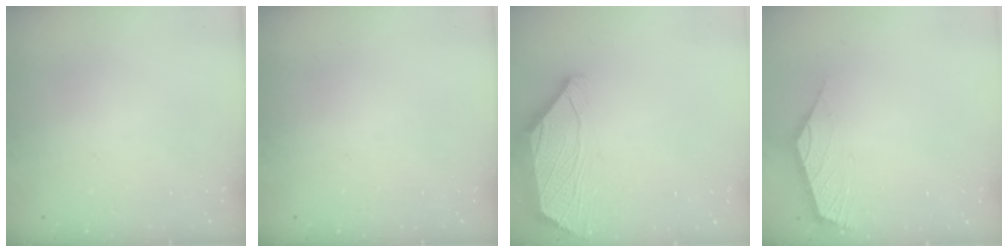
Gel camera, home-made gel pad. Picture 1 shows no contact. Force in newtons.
{"total": 0.0}
{"total": 2.0, "press": 1.8, "slide": 0.8}
{"total": 2.6, "press": 2.5, "slide": 0.6}